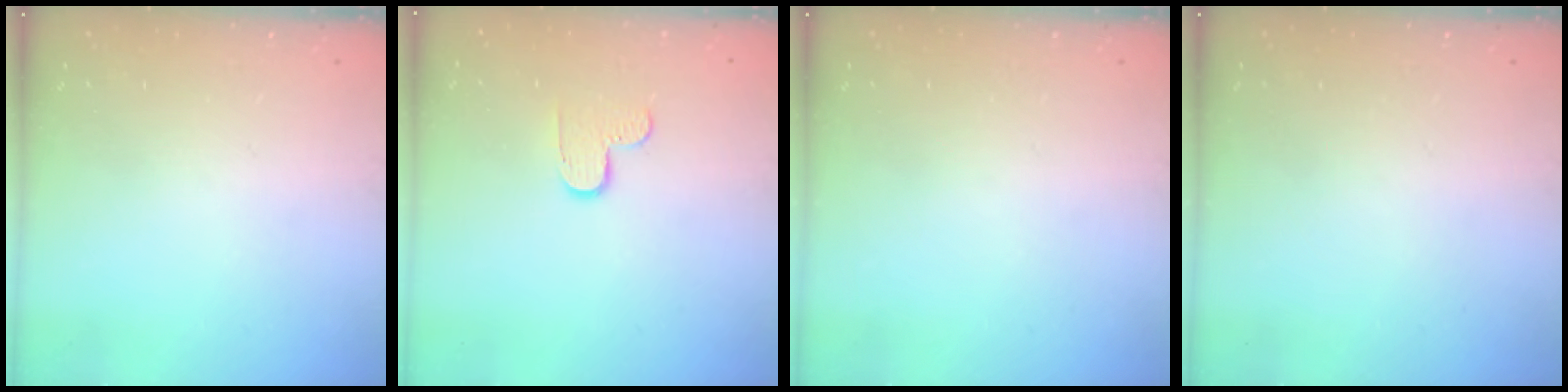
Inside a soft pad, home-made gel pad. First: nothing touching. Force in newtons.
{"total": 4.7, "press": 4.6, "slide": 0.4}
{"total": 0.0}
{"total": 0.0}